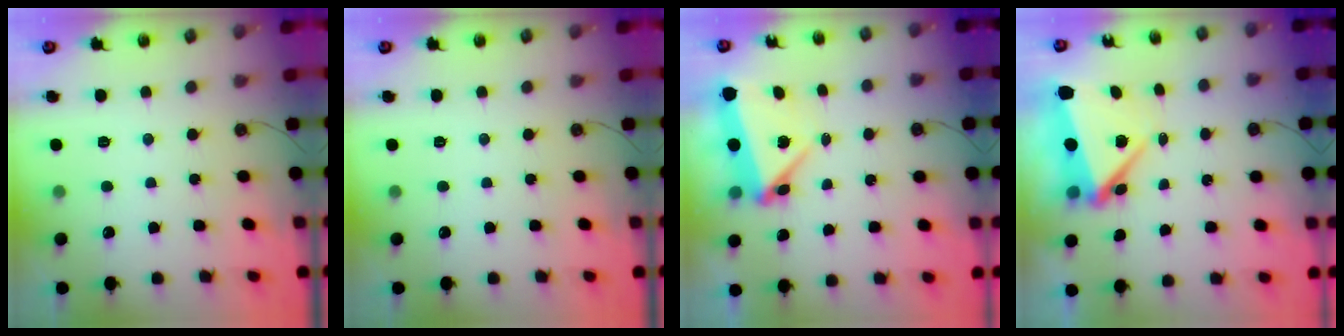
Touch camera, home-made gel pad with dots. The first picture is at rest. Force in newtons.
{"total": 0.0}
{"total": 11.3, "press": 7.2, "slide": 8.7}
{"total": 6.6, "press": 6.6, "slide": 0.5}